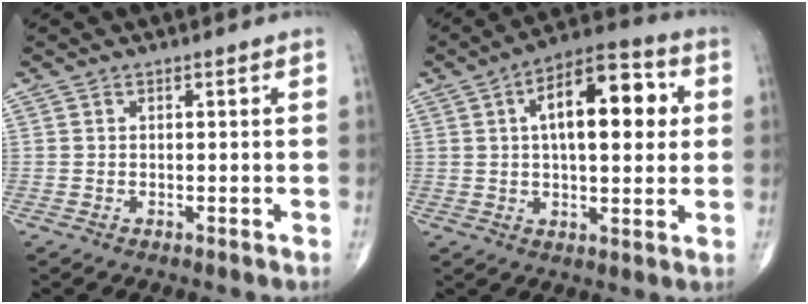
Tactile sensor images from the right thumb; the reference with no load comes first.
{"total": 16.1, "force": [3.4, 7.3, 13.9], "torque": [-0.187, 0.016, 0.045]}